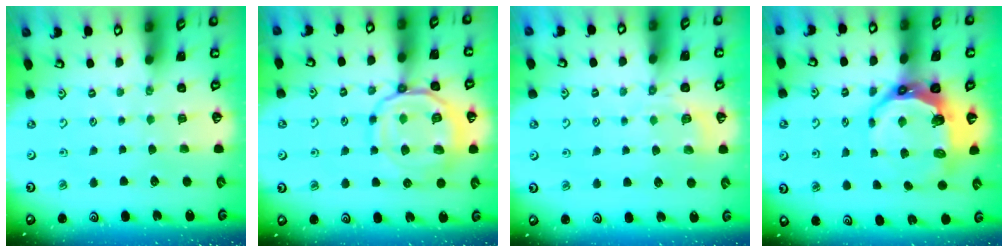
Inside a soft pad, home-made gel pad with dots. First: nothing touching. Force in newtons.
{"total": 15.3, "press": 15.3, "slide": 1.4}
{"total": 5.0, "press": 4.6, "slide": 1.9}
{"total": 11.6, "press": 10.6, "slide": 4.9}